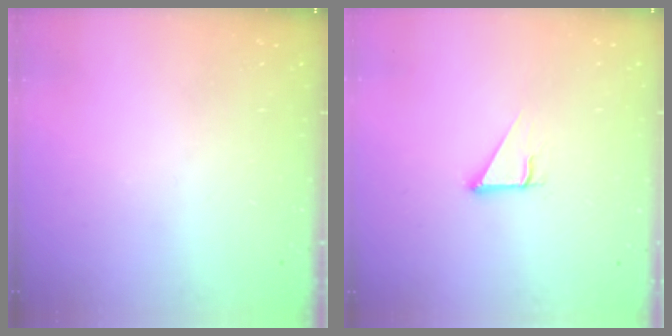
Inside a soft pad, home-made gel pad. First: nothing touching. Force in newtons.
{"total": 2.9, "press": 2.8, "slide": 0.2}